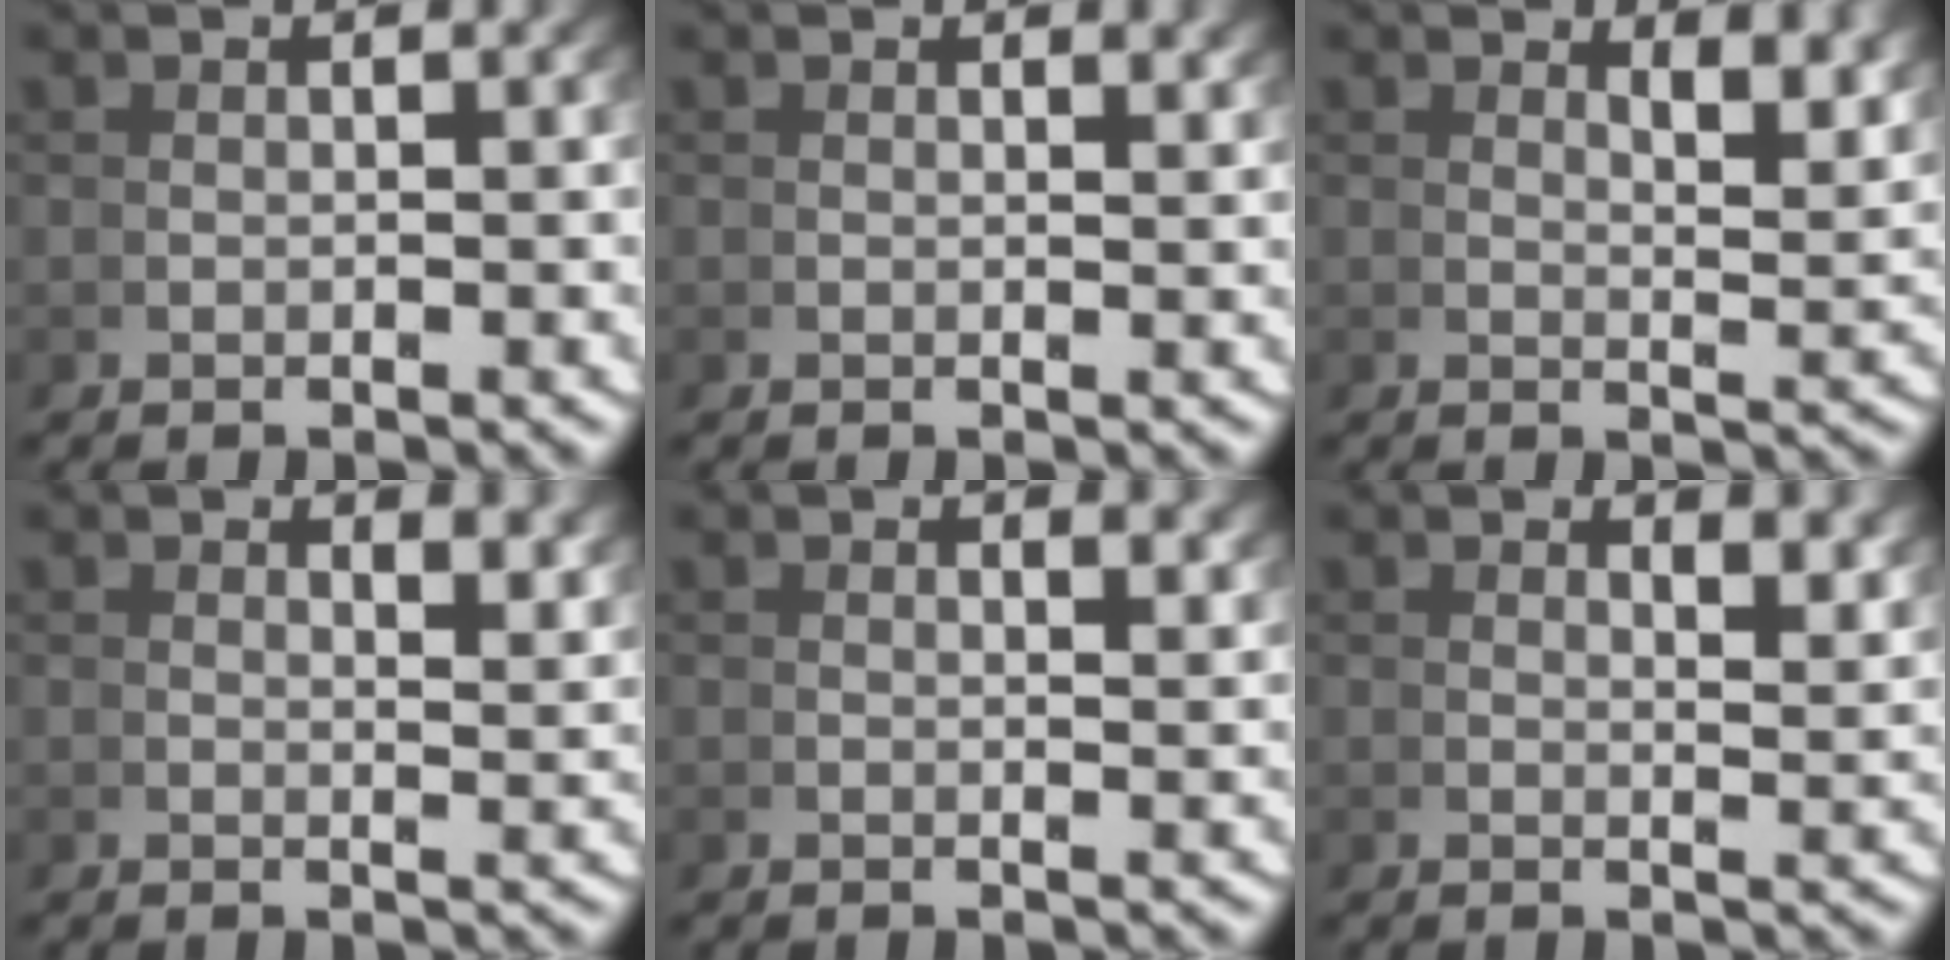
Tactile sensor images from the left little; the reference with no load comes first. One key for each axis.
{"total": 0.7, "fx": 0.6, "fy": 0.0, "fz": 0.3, "tx": -0.006, "ty": -0.004, "tz": 0.012}
{"total": 3.0, "fx": 2.2, "fy": 0.0, "fz": 2.1, "tx": -0.024, "ty": -0.015, "tz": 0.042}
{"total": 1.8, "fx": 1.6, "fy": 0.0, "fz": 0.9, "tx": -0.012, "ty": -0.011, "tz": 0.029}
{"total": 1.0, "fx": 0.9, "fy": -0.1, "fz": 0.5, "tx": -0.006, "ty": -0.005, "tz": 0.016}
{"total": 2.1, "fx": 1.8, "fy": 0.0, "fz": 1.1, "tx": -0.014, "ty": -0.012, "tz": 0.033}